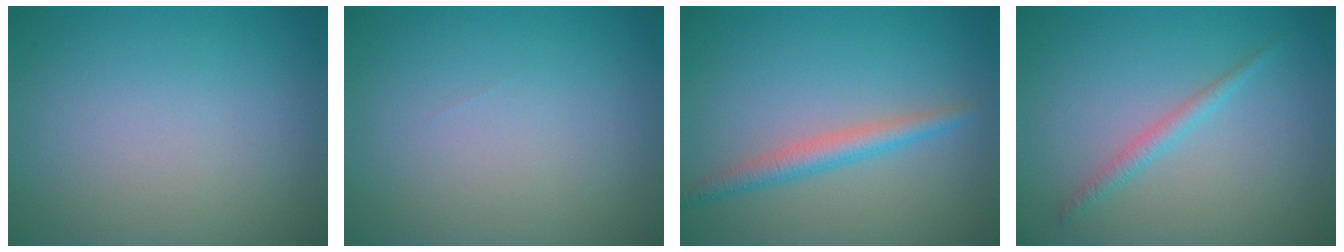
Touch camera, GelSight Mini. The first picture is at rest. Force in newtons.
{"total": 0.0}
{"total": 2.5, "press": 2.5, "slide": 0.0}
{"total": 1.4, "press": 1.4, "slide": 0.1}